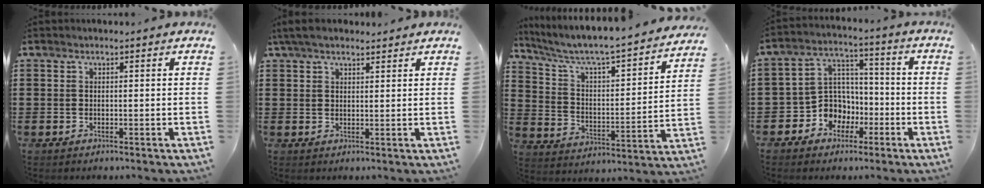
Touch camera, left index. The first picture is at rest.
{"total": 3.7, "force": [2.9, 1.1, 2.1], "torque": [-0.048, 0.004, 0.054]}
{"total": 5.0, "force": [4.2, 0.4, 2.6], "torque": [-0.074, -0.044, 0.060]}
{"total": 8.3, "force": [-3.4, 7.2, 2.2], "torque": [-0.075, 0.009, -0.063]}